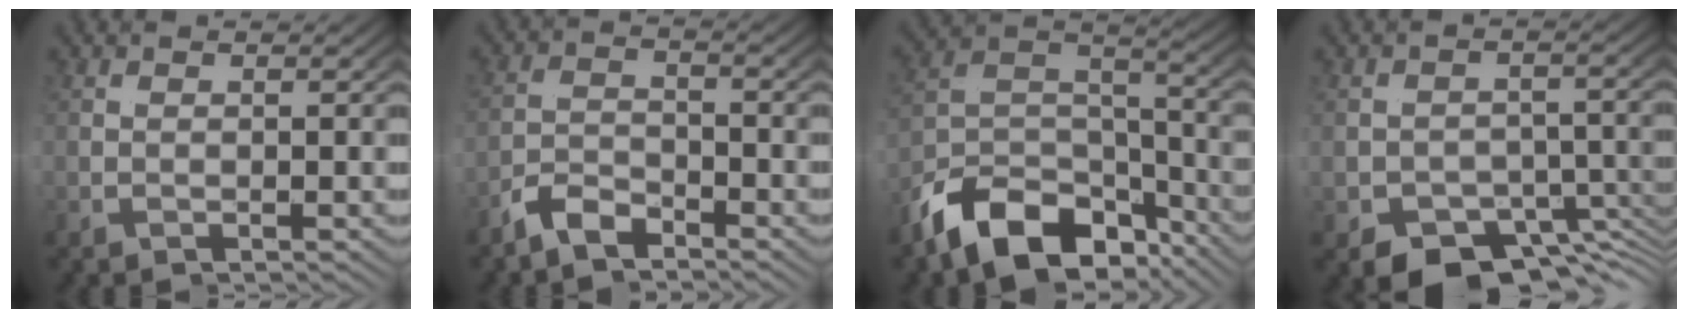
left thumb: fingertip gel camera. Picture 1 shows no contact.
{"total": 3.6, "force": [-3.4, 0.6, -1.3], "torque": [0.024, 0.011, -0.077]}
{"total": 8.3, "force": [-5.9, 4.0, 4.3], "torque": [-0.116, -0.008, -0.100]}
{"total": 6.8, "force": [-3.6, 4.4, 3.7], "torque": [-0.063, -0.033, -0.050]}